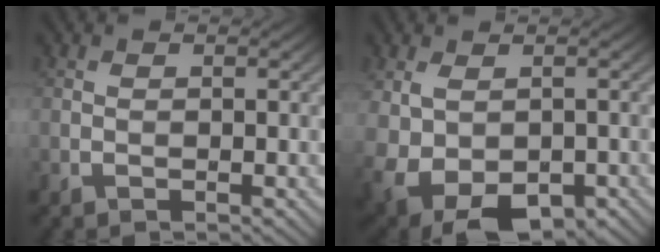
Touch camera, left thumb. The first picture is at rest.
{"total": 10.0, "force": [-2.9, 6.9, 6.5], "torque": [-0.132, -0.030, -0.014]}